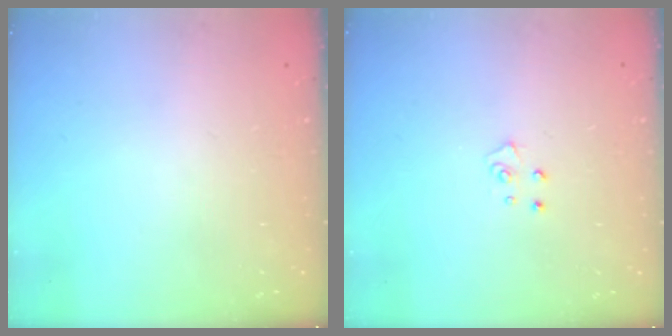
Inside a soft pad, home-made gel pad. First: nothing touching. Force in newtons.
{"total": 4.2, "press": 4.1, "slide": 0.4}